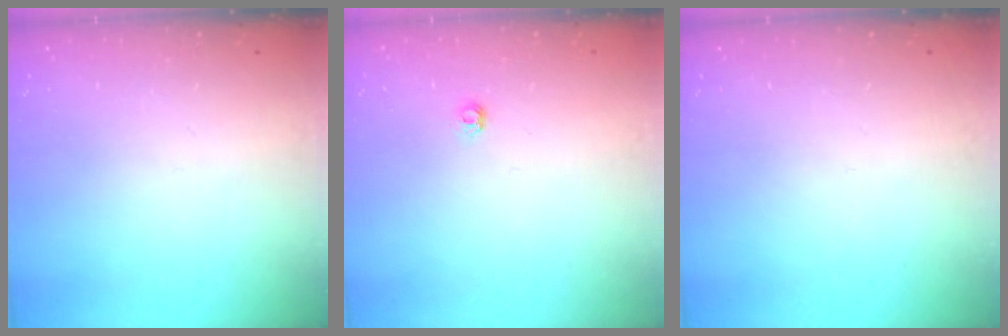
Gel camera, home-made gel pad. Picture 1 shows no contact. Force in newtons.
{"total": 4.7, "press": 4.7, "slide": 0.8}
{"total": 0.0}